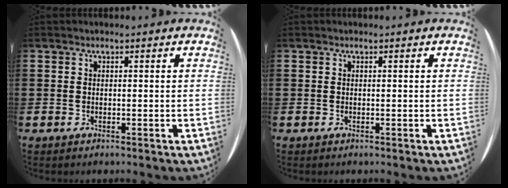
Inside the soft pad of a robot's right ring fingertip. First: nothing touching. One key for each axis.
{"total": 0.0}